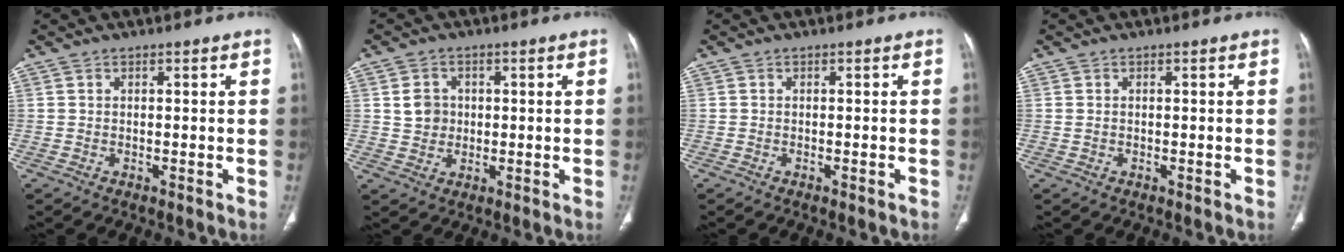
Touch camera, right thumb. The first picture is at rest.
{"total": 4.4, "force": [0.7, 3.9, 1.8], "torque": [-0.010, 0.000, 0.013]}
{"total": 0.7, "force": [-0.5, 0.1, 0.5], "torque": [-0.009, -0.001, -0.006]}
{"total": 0.0}